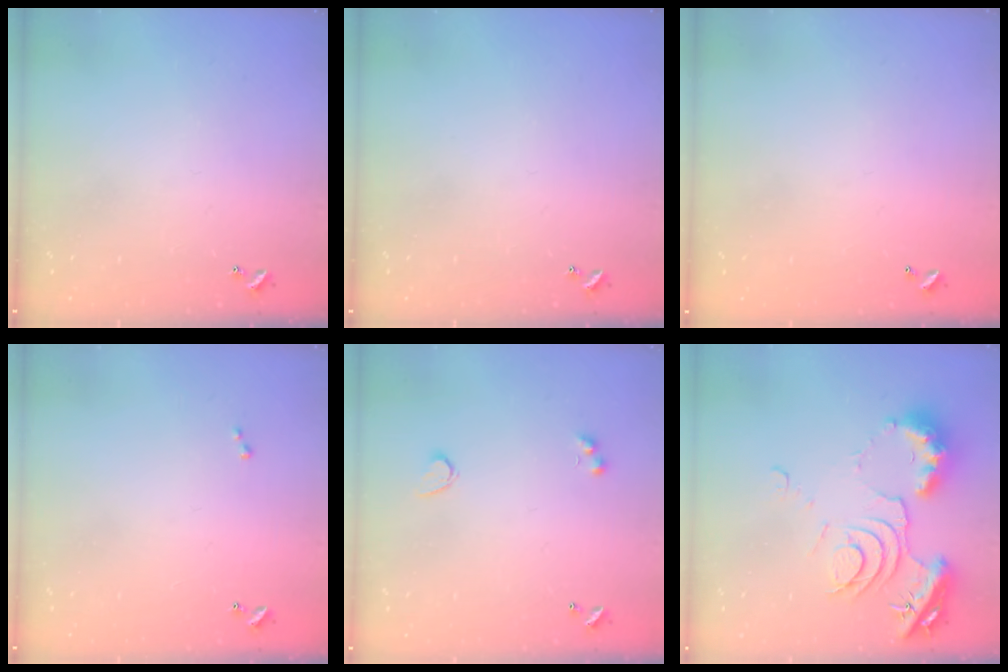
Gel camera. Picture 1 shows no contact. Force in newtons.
{"total": 0.0}
{"total": 2.9, "press": 2.9, "slide": 0.1}
{"total": 0.0}
{"total": 2.8, "press": 2.6, "slide": 1.2}
{"total": 13.2, "press": 13.2, "slide": 1.3}